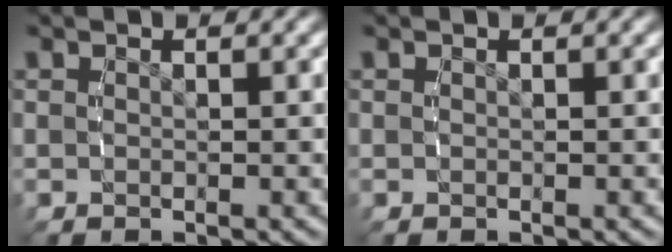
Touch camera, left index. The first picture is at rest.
{"total": 0.0}